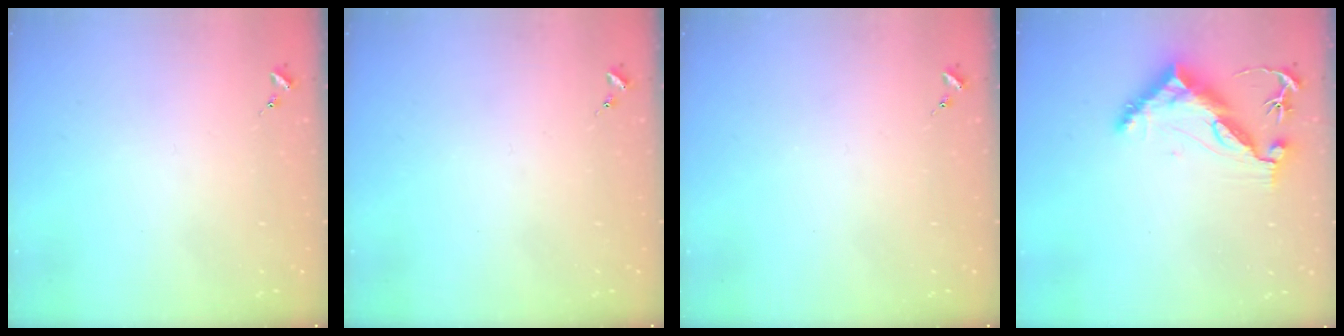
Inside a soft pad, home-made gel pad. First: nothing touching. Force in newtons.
{"total": 0.0}
{"total": 0.0}
{"total": 10.5, "press": 10.4, "slide": 1.1}